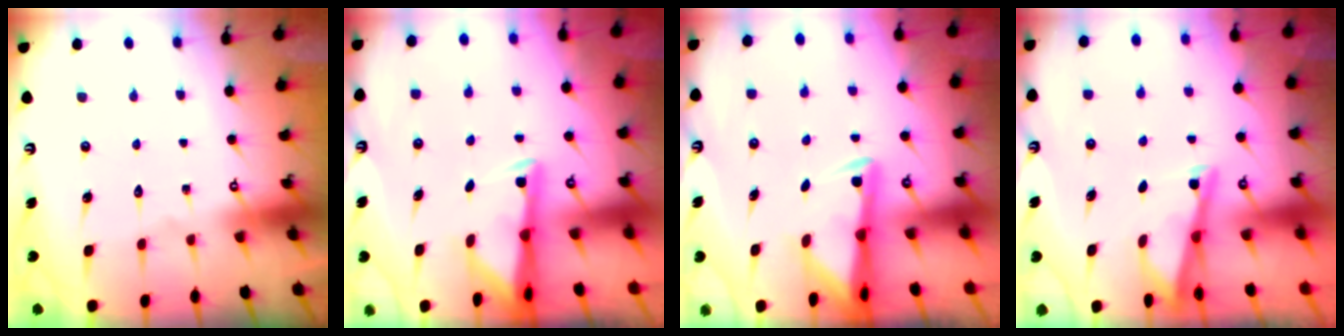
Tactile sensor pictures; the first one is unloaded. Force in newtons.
{"total": 2.9, "press": 2.9, "slide": 0.6}
{"total": 2.8, "press": 2.8, "slide": 0.4}
{"total": 2.9, "press": 2.9, "slide": 0.2}